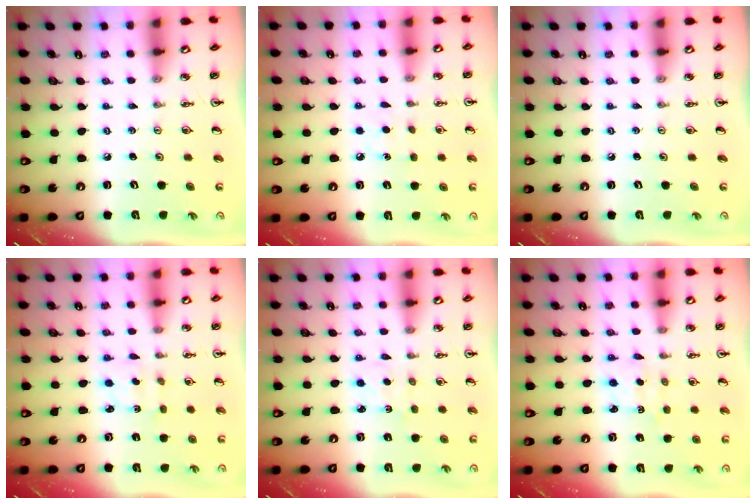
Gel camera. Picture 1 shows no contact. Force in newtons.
{"total": 5.4, "press": 5.3, "slide": 0.5}
{"total": 0.0}
{"total": 2.1, "press": 2.0, "slide": 0.6}
{"total": 2.3, "press": 2.2, "slide": 0.3}
{"total": 2.2, "press": 2.2, "slide": 0.4}